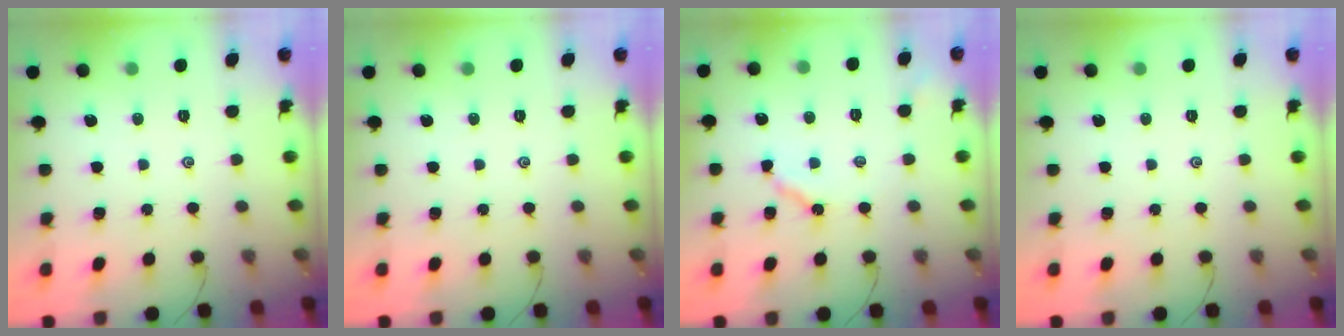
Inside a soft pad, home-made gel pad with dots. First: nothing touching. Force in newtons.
{"total": 0.0}
{"total": 6.0, "press": 6.0, "slide": 0.4}
{"total": 0.0}